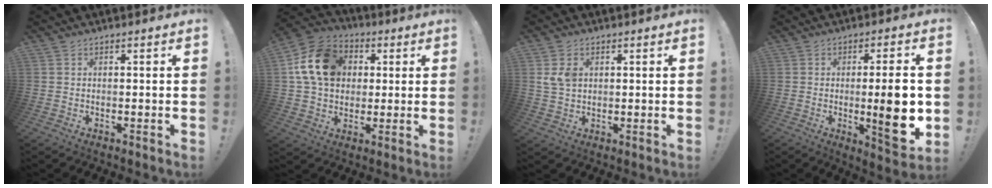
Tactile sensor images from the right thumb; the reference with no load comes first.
{"total": 17.6, "force": [3.9, 13.8, 10.3], "torque": [-0.163, 0.006, 0.078]}
{"total": 5.5, "force": [1.8, 4.1, 3.2], "torque": [-0.058, 0.000, 0.034]}
{"total": 13.9, "force": [-1.2, 2.7, 13.6], "torque": [-0.178, -0.011, -0.017]}